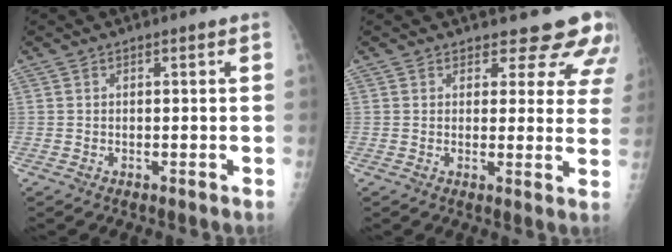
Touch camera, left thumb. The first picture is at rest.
{"total": 10.1, "force": [9.0, 4.2, 1.8], "torque": [0.029, -0.053, 0.079]}